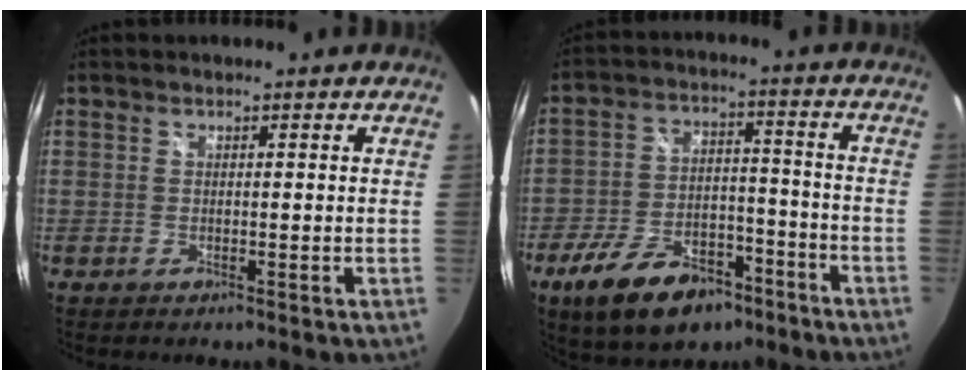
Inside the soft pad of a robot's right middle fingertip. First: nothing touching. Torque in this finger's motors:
{"motor_torque": [1.11, -1.03, 0.23, 0.12]}